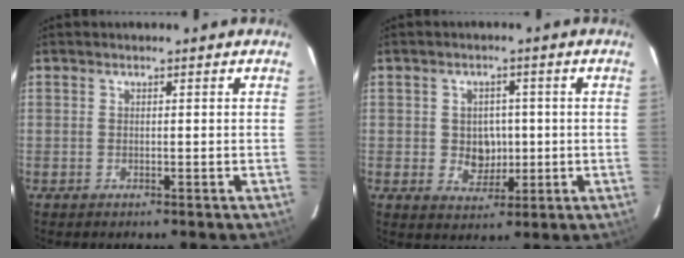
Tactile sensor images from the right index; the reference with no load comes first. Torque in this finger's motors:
{"motor_torque": [0.05, 0.06, 0.06, 0.00]}